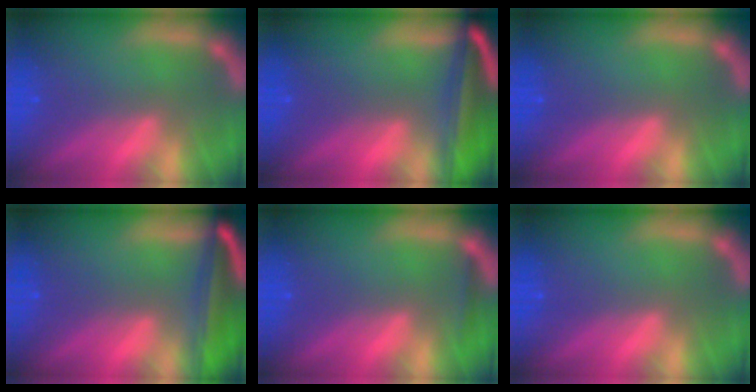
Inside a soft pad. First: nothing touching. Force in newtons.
{"total": 9.5}
{"total": 0.0}
{"total": 8.6}
{"total": 0.9}
{"total": 0.0}